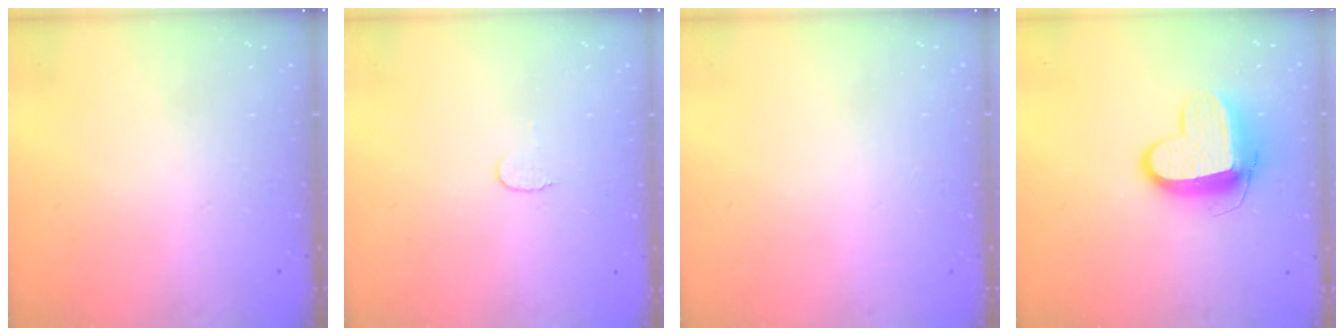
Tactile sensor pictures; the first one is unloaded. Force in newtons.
{"total": 3.5, "press": 3.5, "slide": 0.4}
{"total": 0.0}
{"total": 11.7, "press": 11.6, "slide": 1.3}